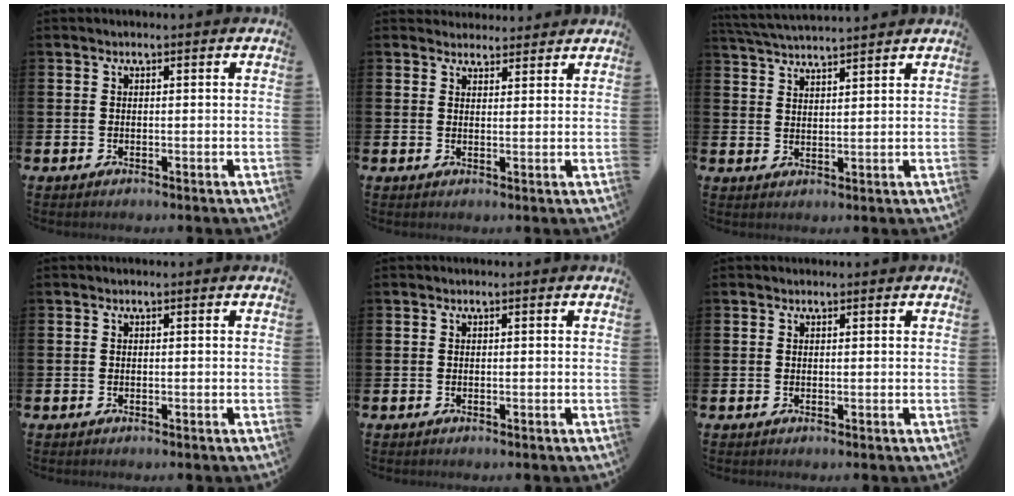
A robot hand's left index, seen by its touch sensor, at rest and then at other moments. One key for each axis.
{"total": 2.8, "fx": 2.6, "fy": 0.8, "fz": -0.3, "tx": 0.009, "ty": -0.014, "tz": 0.047}
{"total": 3.9, "fx": 3.9, "fy": -0.3, "fz": 0.4, "tx": -0.025, "ty": -0.021, "tz": 0.071}
{"total": 0.0}
{"total": 0.0}
{"total": 0.0}